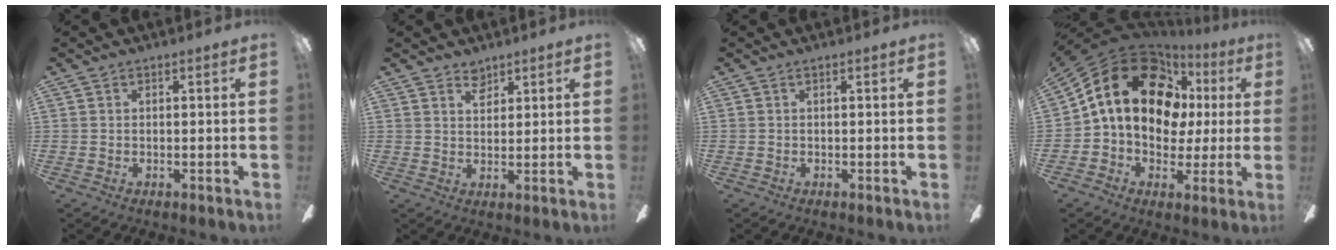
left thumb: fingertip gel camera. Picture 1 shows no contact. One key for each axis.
{"total": 3.8, "fx": 3.0, "fy": 2.1, "fz": 1.0, "tx": -0.011, "ty": -0.012, "tz": 0.054}
{"total": 0.0}
{"total": 21.3, "fx": 6.7, "fy": 15.0, "fz": 13.6, "tx": -0.254, "ty": -0.015, "tz": 0.120}